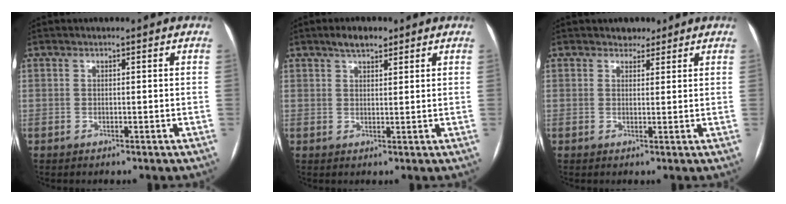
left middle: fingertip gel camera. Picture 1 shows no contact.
{"total": 3.4, "force": [2.5, 1.4, 1.9], "torque": [-0.035, 0.010, 0.041]}
{"total": 2.2, "force": [1.7, 1.3, 0.2], "torque": [-0.001, 0.002, 0.022]}